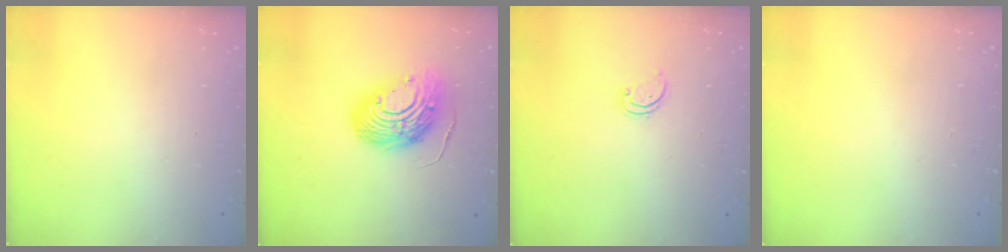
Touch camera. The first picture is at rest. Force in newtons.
{"total": 14.1, "press": 13.9, "slide": 2.6}
{"total": 1.7, "press": 1.7, "slide": 0.3}
{"total": 0.0}